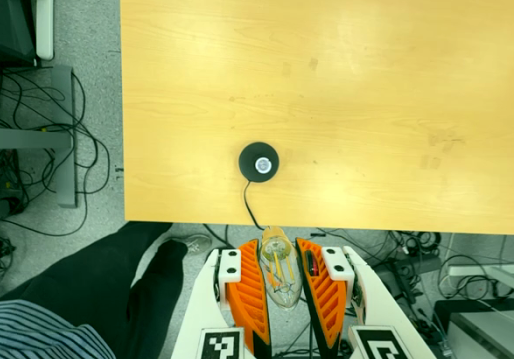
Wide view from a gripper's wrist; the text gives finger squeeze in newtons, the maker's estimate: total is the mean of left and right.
{"total": 21.0, "left": 23.6, "right": 18.4}